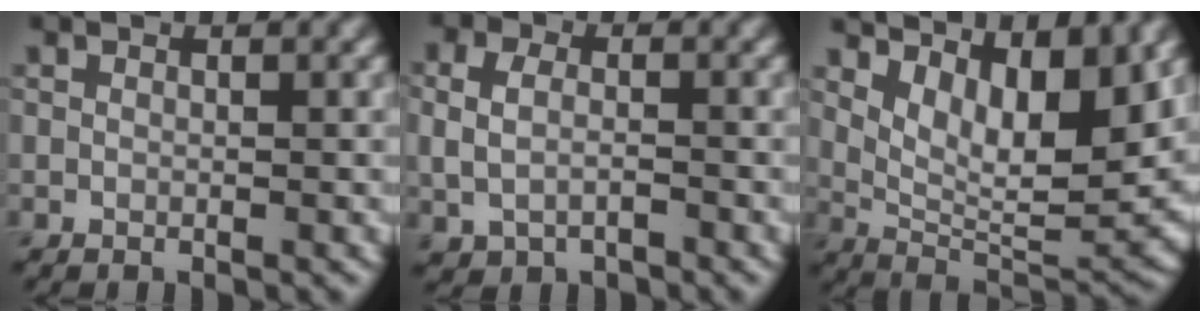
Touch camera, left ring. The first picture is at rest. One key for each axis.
{"total": 3.2, "fx": -0.3, "fy": 2.3, "fz": 2.1, "tx": -0.047, "ty": -0.002, "tz": -0.005}
{"total": 9.0, "fx": 3.9, "fy": 3.7, "fz": 7.2, "tx": -0.119, "ty": -0.015, "tz": 0.073}